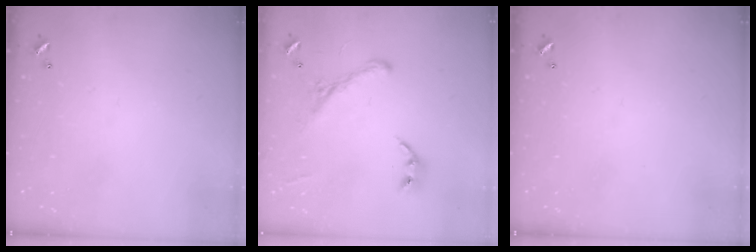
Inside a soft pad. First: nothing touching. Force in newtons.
{"total": 2.9, "press": 2.6, "slide": 1.2}
{"total": 0.0}